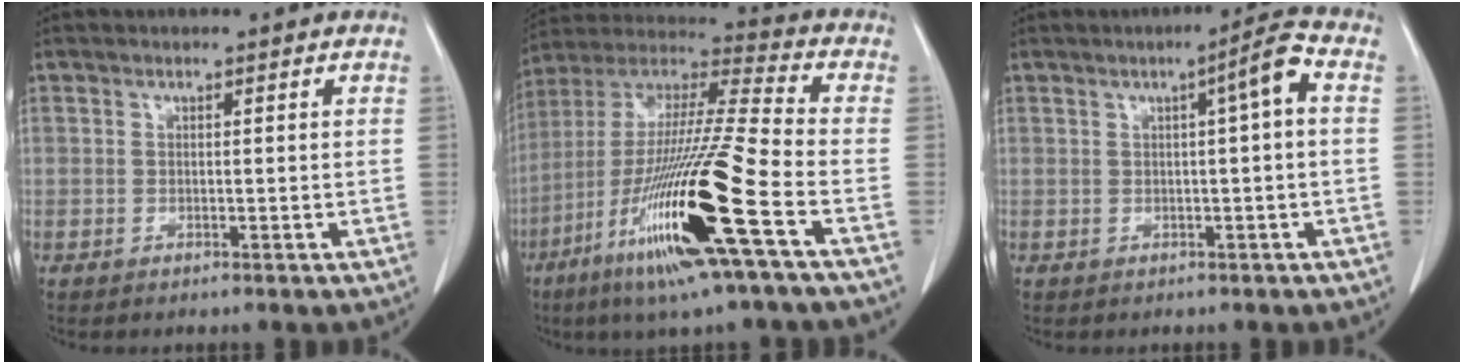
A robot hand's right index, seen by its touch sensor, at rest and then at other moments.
{"total": 23.2, "force": [-9.3, -0.1, 21.3], "torque": [-0.433, -0.045, -0.182]}
{"total": 4.2, "force": [0.7, -0.2, 4.2], "torque": [-0.060, 0.010, 0.011]}